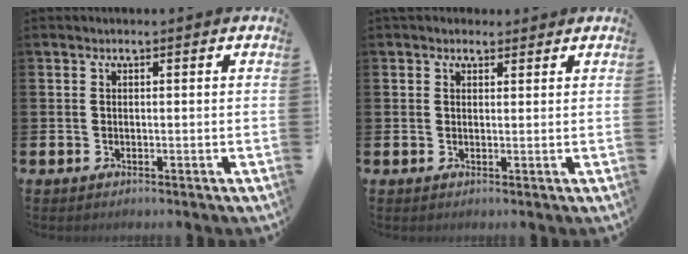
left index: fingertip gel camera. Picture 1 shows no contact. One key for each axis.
{"total": 2.0, "fx": 1.8, "fy": 0.9, "fz": 0.0, "tx": 0.017, "ty": -0.006, "tz": 0.029}